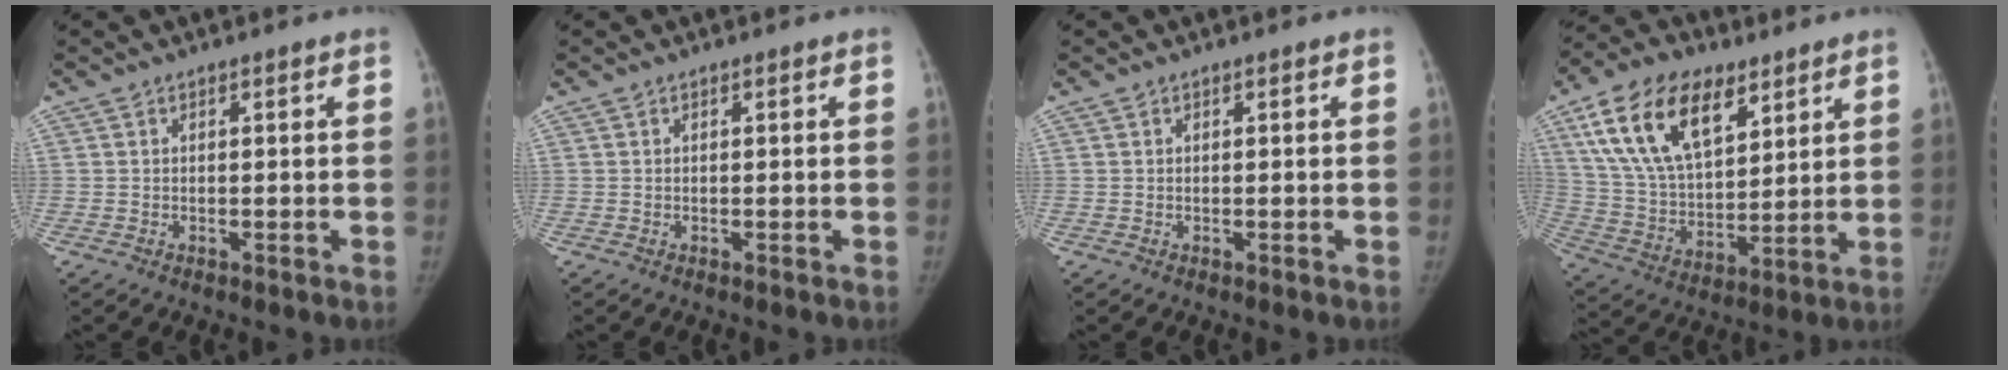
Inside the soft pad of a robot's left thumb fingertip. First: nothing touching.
{"total": 0.0}
{"total": 0.0}
{"total": 20.4, "force": [10.3, 11.0, 13.8], "torque": [-0.228, -0.029, 0.191]}